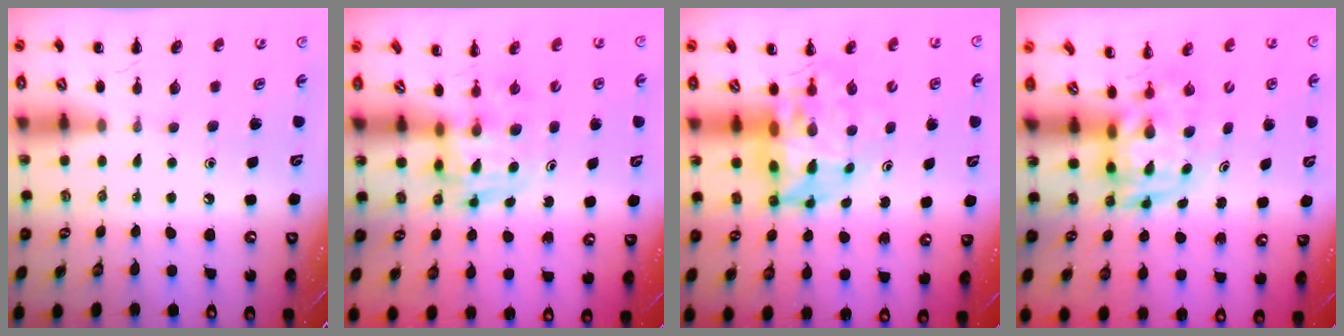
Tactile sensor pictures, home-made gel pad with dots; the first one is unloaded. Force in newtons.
{"total": 3.7, "press": 3.6, "slide": 0.6}
{"total": 8.8, "press": 8.4, "slide": 2.3}
{"total": 3.1, "press": 3.1, "slide": 0.7}